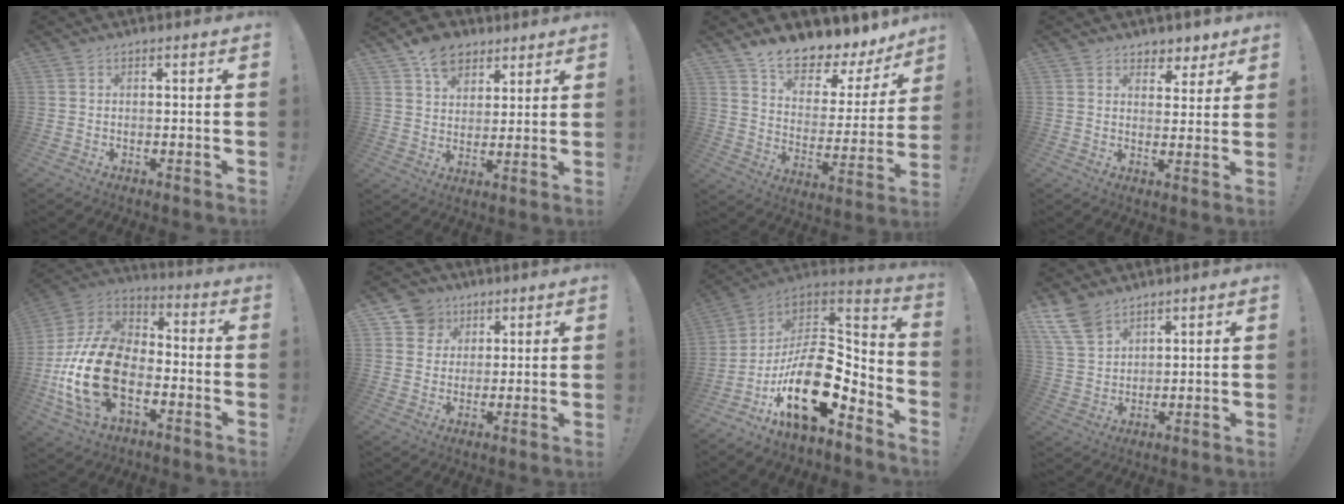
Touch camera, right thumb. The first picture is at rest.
{"total": 9.5, "force": [6.2, 6.3, 3.5], "torque": [-0.052, -0.032, 0.121]}
{"total": 11.2, "force": [9.9, 3.2, 4.1], "torque": [-0.066, -0.098, 0.170]}
{"total": 5.0, "force": [3.9, 3.1, 0.5], "torque": [0.012, -0.037, 0.071]}
{"total": 23.6, "force": [-6.2, 14.6, 17.4], "torque": [-0.359, 0.042, -0.094]}
{"total": 8.7, "force": [4.2, 7.5, 1.4], "torque": [-0.020, -0.029, 0.086]}
{"total": 22.0, "force": [-5.9, 11.9, 17.6], "torque": [-0.297, 0.032, -0.090]}
{"total": 9.6, "force": [7.0, 5.0, 4.2], "torque": [-0.087, -0.033, 0.142]}